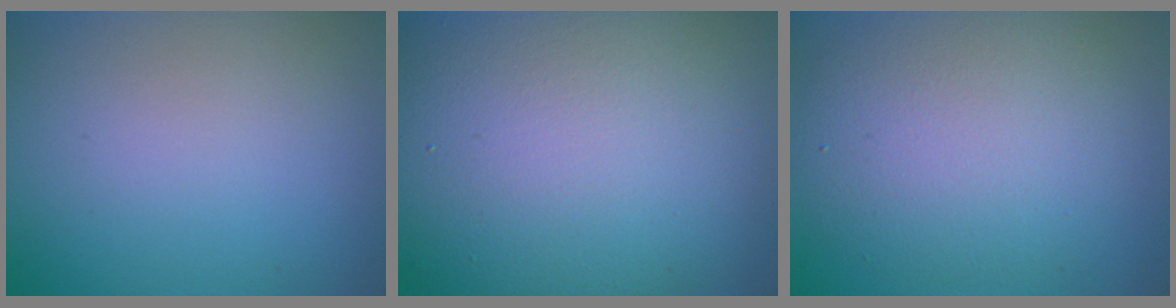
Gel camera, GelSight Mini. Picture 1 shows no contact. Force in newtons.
{"total": 12.9, "press": 12.9, "slide": 0.5}
{"total": 5.9, "press": 5.9, "slide": 0.4}